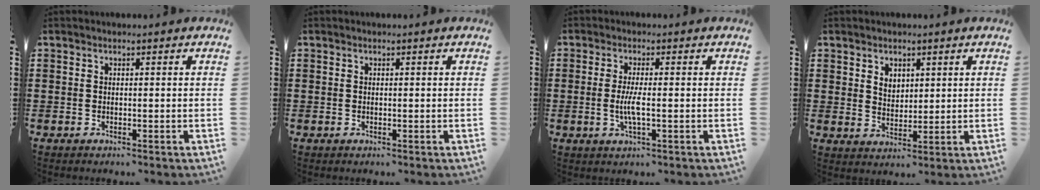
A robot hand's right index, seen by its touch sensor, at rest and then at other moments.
{"total": 0.0}
{"total": 3.6, "force": [-0.5, 0.3, 3.6], "torque": [-0.078, -0.011, -0.014]}
{"total": 2.7, "force": [1.6, 2.0, 1.0], "torque": [-0.017, 0.005, 0.027]}